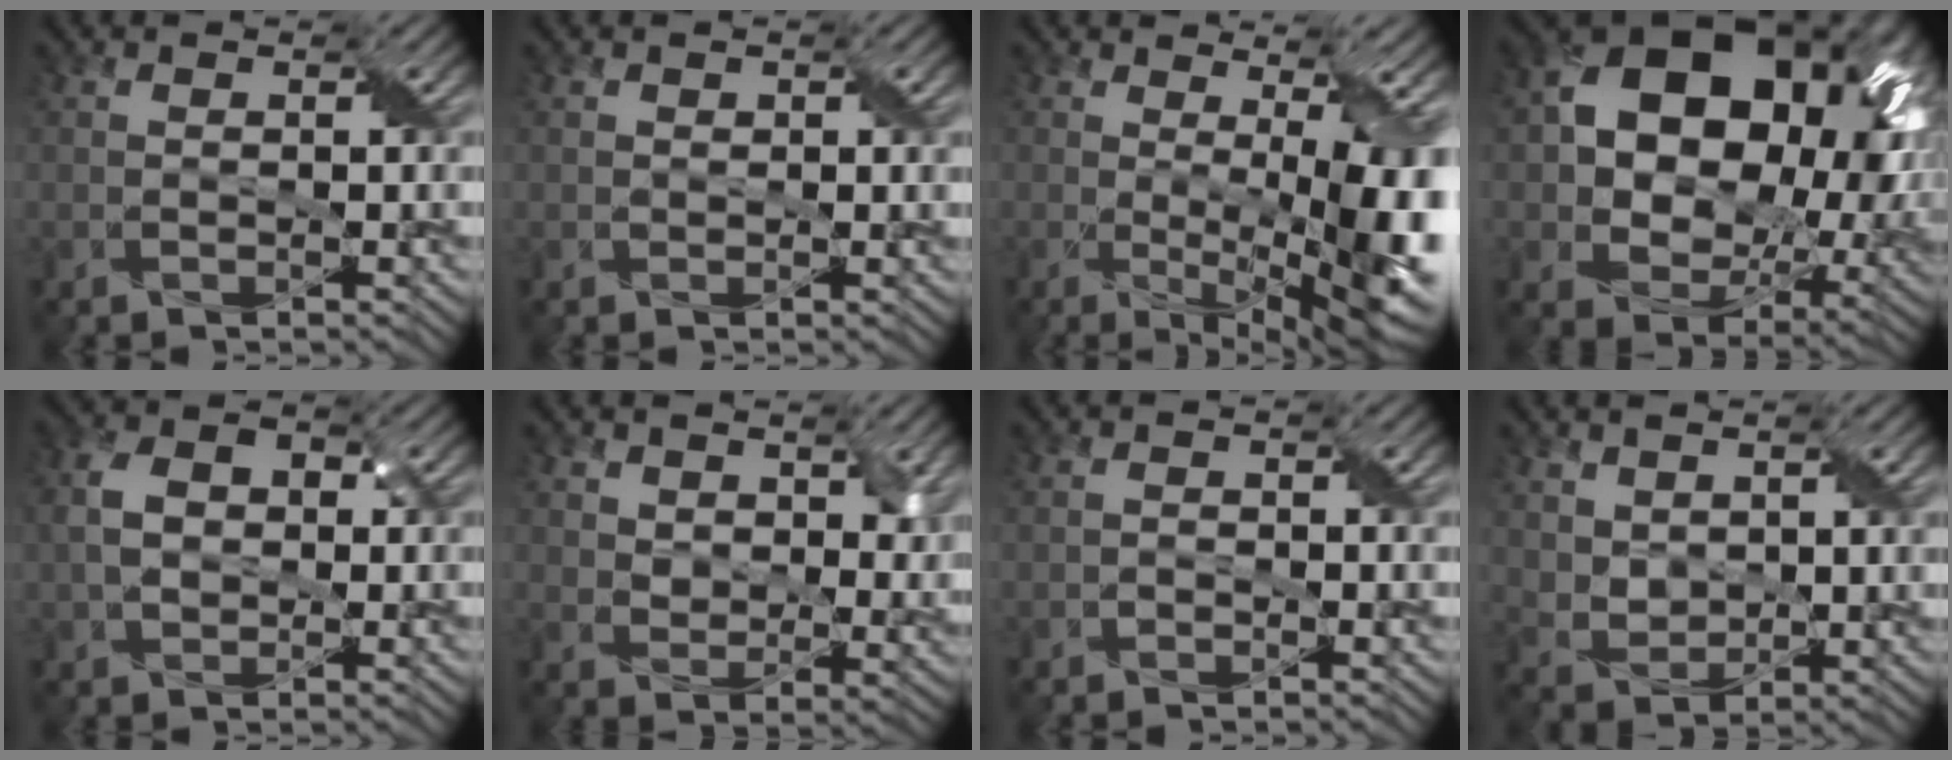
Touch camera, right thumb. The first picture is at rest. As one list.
[{"total": 1.0, "force": [0.4, 0.7, 0.5], "torque": [-0.011, -0.001, 0.008]}, {"total": 14.9, "force": [-0.6, 6.0, 13.6], "torque": [-0.170, -0.014, 0.016]}, {"total": 16.7, "force": [3.1, 12.2, 11.0], "torque": [-0.178, 0.004, 0.065]}, {"total": 6.0, "force": [0.5, 4.2, 4.2], "torque": [-0.089, 0.012, 0.004]}, {"total": 6.0, "force": [3.2, 3.8, 3.4], "torque": [-0.079, -0.007, 0.061]}, {"total": 0.8, "force": [-0.4, 0.4, 0.5], "torque": [-0.009, 0.002, -0.007]}, {"total": 3.9, "force": [2.3, 2.5, 1.9], "torque": [-0.055, -0.007, 0.051]}]